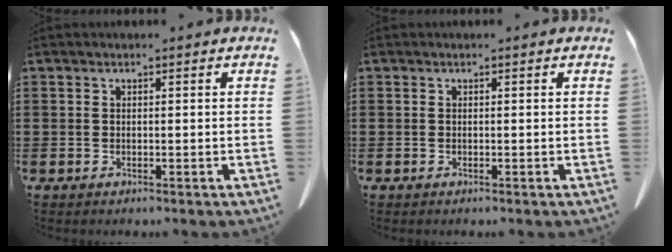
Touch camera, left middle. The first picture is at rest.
{"total": 0.0}